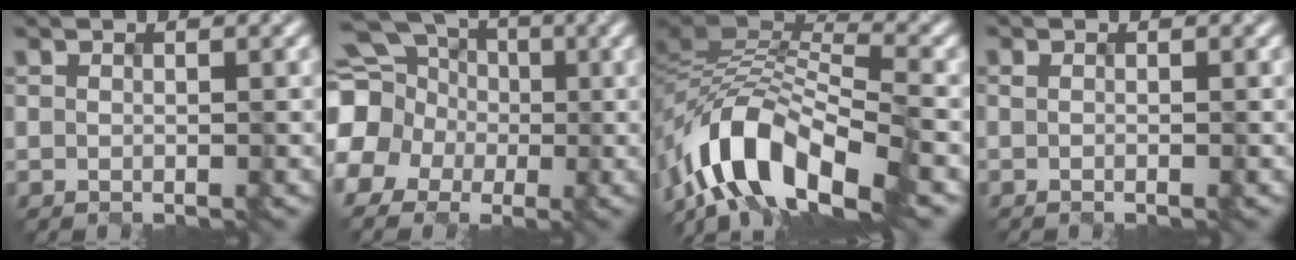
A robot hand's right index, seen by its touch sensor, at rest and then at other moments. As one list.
[{"total": 14.3, "force": [0.8, 13.4, 5.0], "torque": [-0.168, 0.011, -0.001]}, {"total": 11.6, "force": [-8.7, 4.0, 6.5], "torque": [-0.124, -0.004, -0.150]}, {"total": 1.0, "force": [-0.7, -0.5, -0.5], "torque": [-0.003, -0.008, 0.001]}]